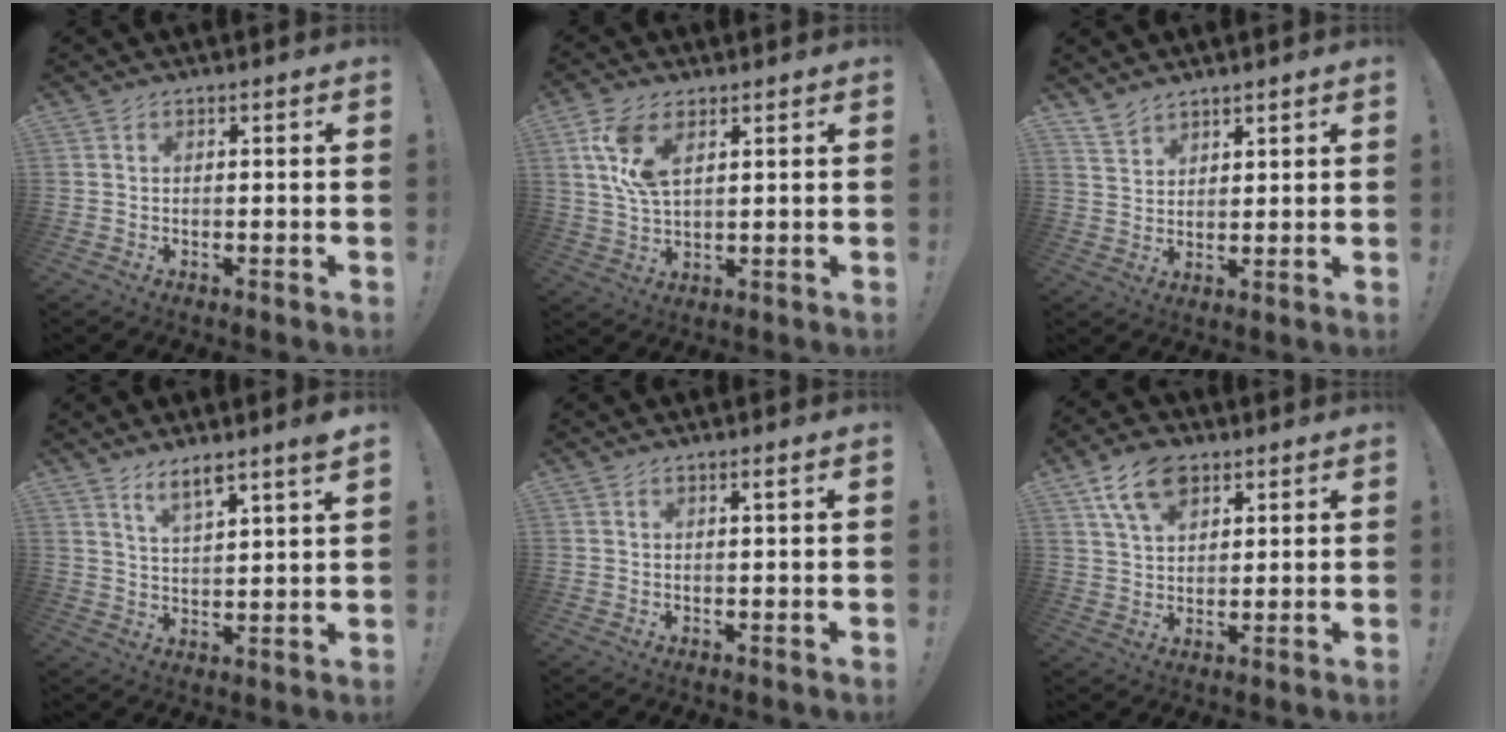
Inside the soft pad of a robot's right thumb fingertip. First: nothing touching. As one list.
[{"total": 9.4, "force": [4.3, 4.5, 7.0], "torque": [-0.140, -0.012, 0.079]}, {"total": 4.9, "force": [4.3, 2.2, 0.8], "torque": [-0.024, -0.025, 0.083]}, {"total": 6.7, "force": [5.5, 0.2, 3.9], "torque": [-0.066, -0.035, 0.091]}, {"total": 1.5, "force": [0.6, -0.4, 1.3], "torque": [-0.026, 0.000, 0.009]}, {"total": 11.0, "force": [6.2, 6.5, 6.2], "torque": [-0.108, -0.012, 0.119]}]